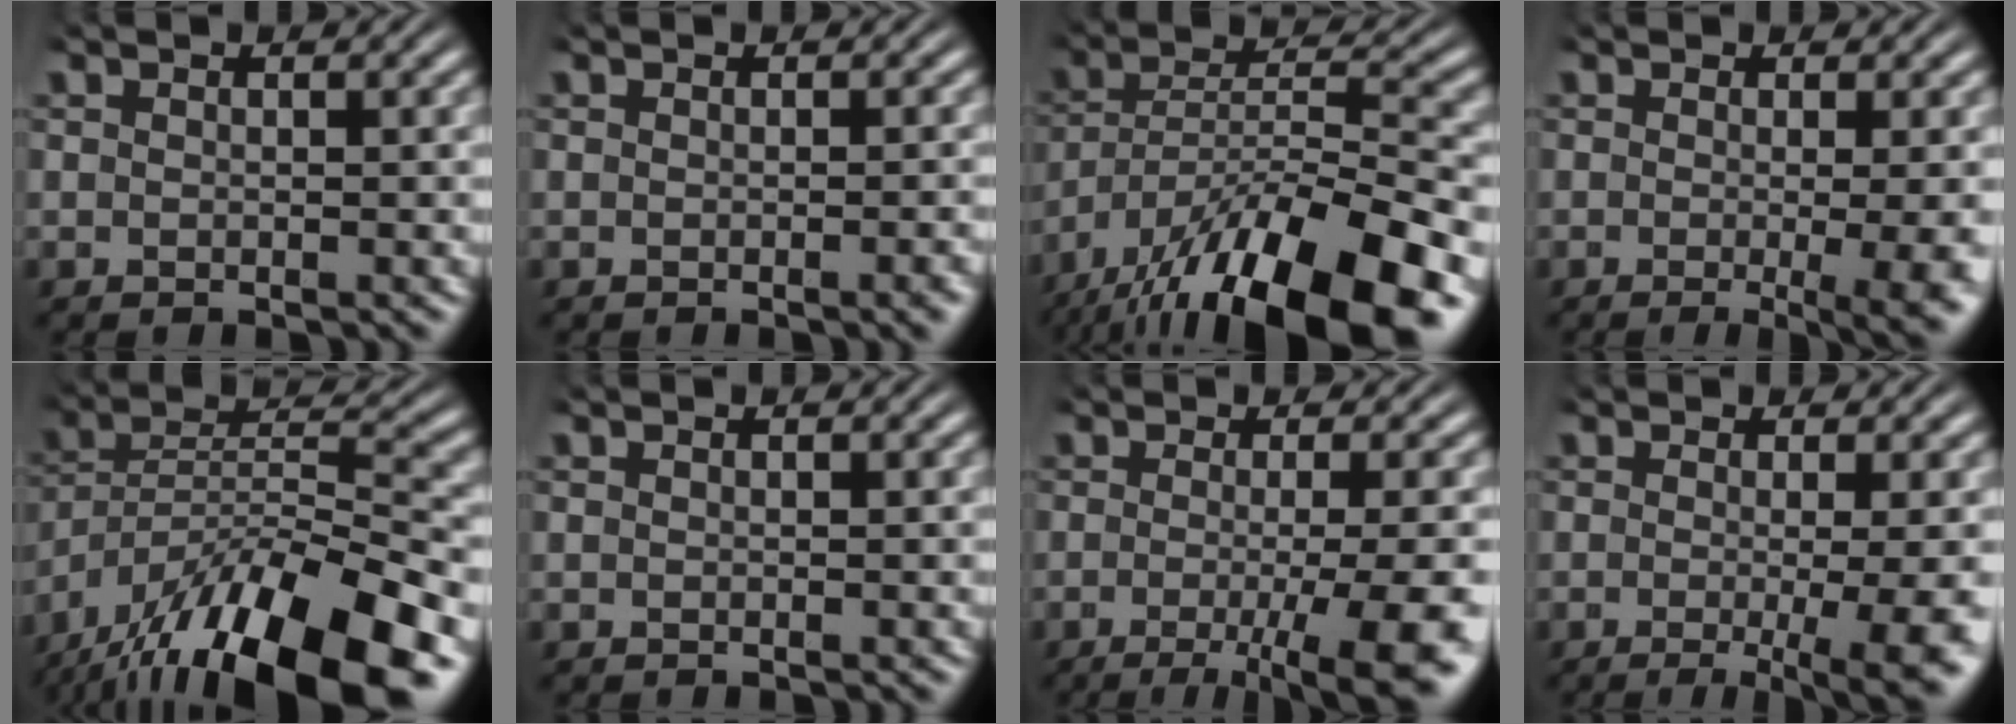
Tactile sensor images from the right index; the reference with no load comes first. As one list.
[{"total": 0.6, "force": [-0.3, 0.0, 0.5], "torque": [-0.004, 0.005, -0.007]}, {"total": 11.0, "force": [-4.6, 4.8, 8.8], "torque": [-0.158, -0.024, -0.055]}, {"total": 5.7, "force": [-2.5, 1.2, 4.9], "torque": [-0.051, -0.011, -0.035]}, {"total": 12.0, "force": [-4.6, 6.4, 9.1], "torque": [-0.164, -0.020, -0.059]}, {"total": 0.0}, {"total": 7.7, "force": [-3.8, 1.7, 6.4], "torque": [-0.076, -0.017, -0.050]}, {"total": 6.8, "force": [-3.4, 1.4, 5.7], "torque": [-0.062, -0.015, -0.046]}]